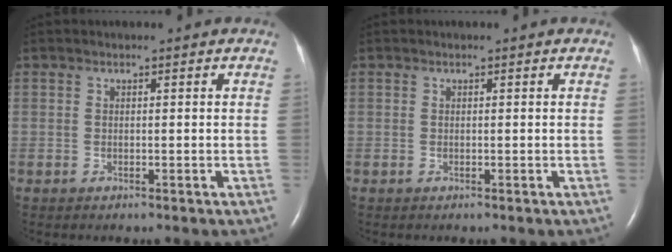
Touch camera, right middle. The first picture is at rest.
{"total": 0.0}